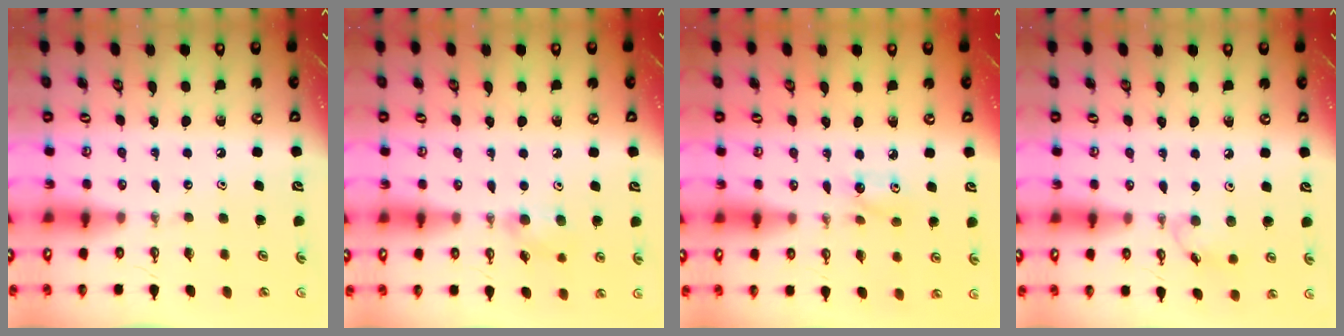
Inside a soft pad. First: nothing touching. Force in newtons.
{"total": 7.5, "press": 7.4, "slide": 1.2}
{"total": 4.9, "press": 4.9, "slide": 0.6}
{"total": 6.3, "press": 6.2, "slide": 1.0}